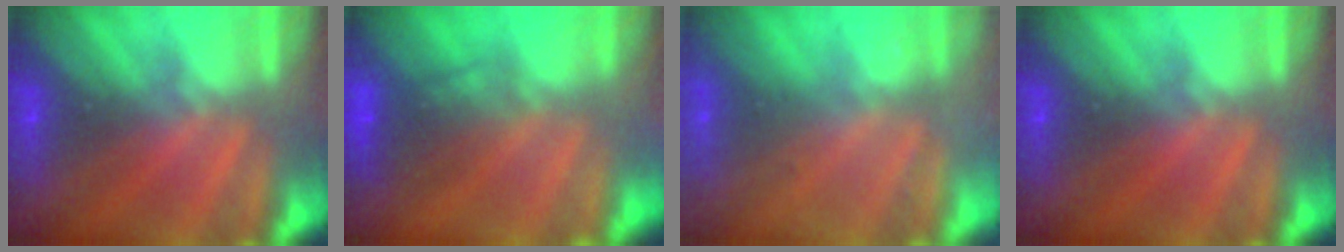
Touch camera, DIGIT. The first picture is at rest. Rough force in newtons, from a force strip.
{"total": 5.6}
{"total": 2.3}
{"total": 0.0}